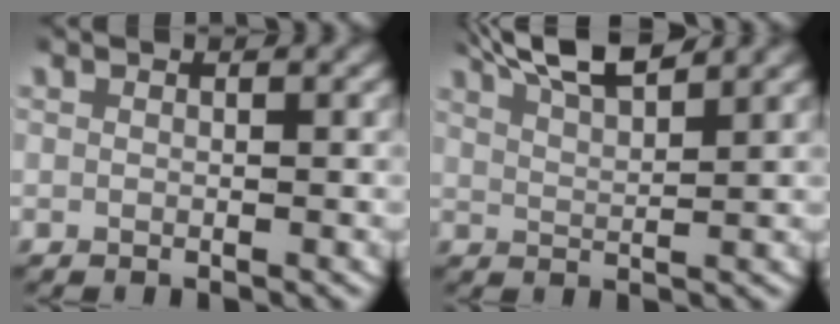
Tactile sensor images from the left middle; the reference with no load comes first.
{"total": 5.8, "force": [4.9, 1.2, 2.9], "torque": [-0.063, 0.004, 0.085]}